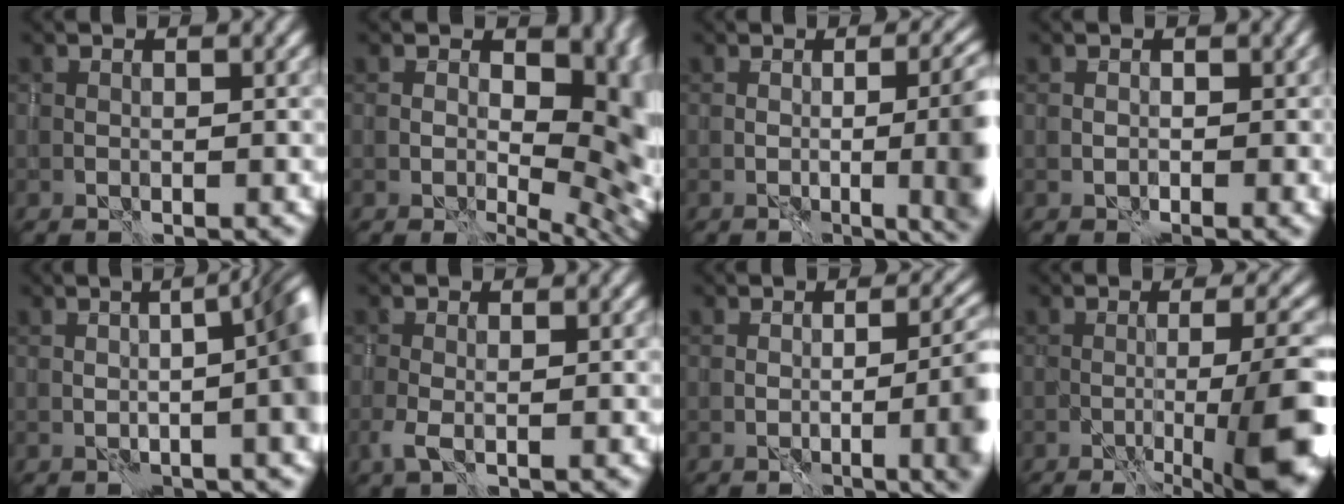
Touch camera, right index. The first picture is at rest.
{"total": 13.6, "force": [2.4, 8.5, 10.4], "torque": [-0.103, -0.012, 0.051]}
{"total": 11.5, "force": [-1.1, 4.7, 10.4], "torque": [-0.079, 0.008, -0.006]}
{"total": 1.8, "force": [-0.5, 1.3, 1.2], "torque": [-0.018, -0.008, -0.005]}
{"total": 8.8, "force": [0.2, 2.9, 8.3], "torque": [-0.061, 0.021, -0.009]}
{"total": 1.4, "force": [-0.4, 0.4, 1.3], "torque": [-0.032, -0.003, -0.010]}
{"total": 7.5, "force": [-1.1, 2.6, 6.9], "torque": [-0.074, -0.002, -0.009]}
{"total": 10.4, "force": [-3.6, 2.3, 9.5], "torque": [-0.116, 0.002, -0.054]}